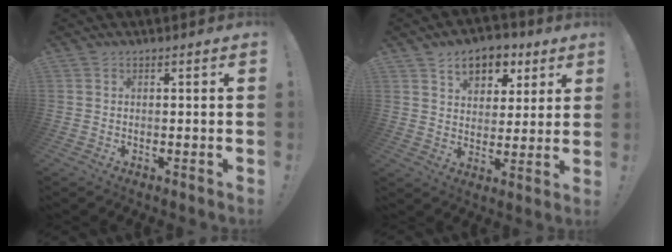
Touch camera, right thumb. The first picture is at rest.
{"total": 9.9, "force": [5.7, 6.8, 4.5], "torque": [-0.054, -0.033, 0.104]}